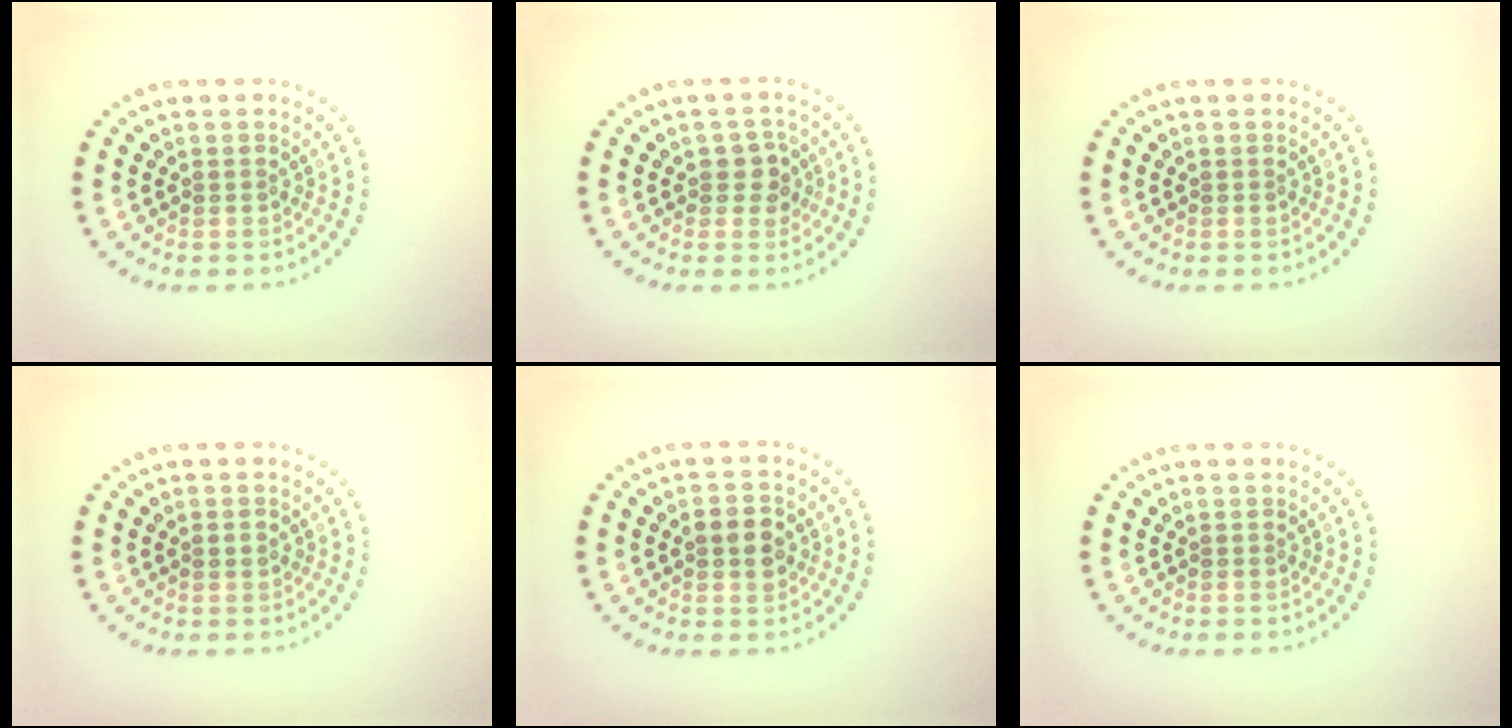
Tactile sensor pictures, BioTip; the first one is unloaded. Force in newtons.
{"total": 2.3, "press": 2.1, "slide": 0.9}
{"total": 0.0}
{"total": 1.1, "press": 1.1, "slide": 0.2}
{"total": 2.7, "press": 2.7, "slide": 0.3}
{"total": 0.0}